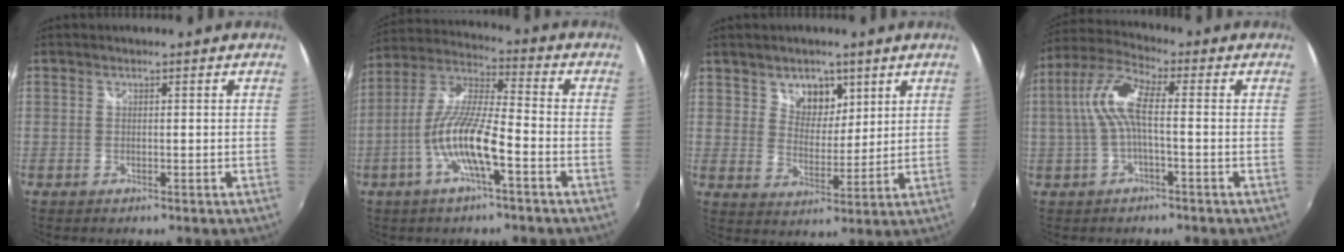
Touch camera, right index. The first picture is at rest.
{"total": 12.2, "force": [-4.8, 2.0, 11.1], "torque": [-0.227, -0.003, -0.092]}
{"total": 6.8, "force": [3.9, 4.9, 2.5], "torque": [-0.030, 0.002, 0.071]}
{"total": 8.6, "force": [-0.3, 2.3, 8.3], "torque": [-0.180, 0.015, -0.005]}